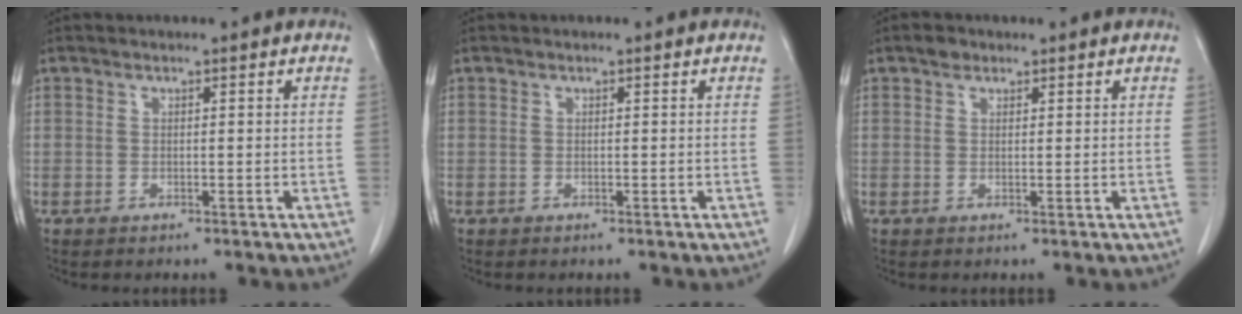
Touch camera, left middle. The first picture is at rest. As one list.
[{"total": 0.0}, {"total": 1.4, "force": [1.0, 0.8, 0.4], "torque": [-0.009, 0.003, 0.015]}]